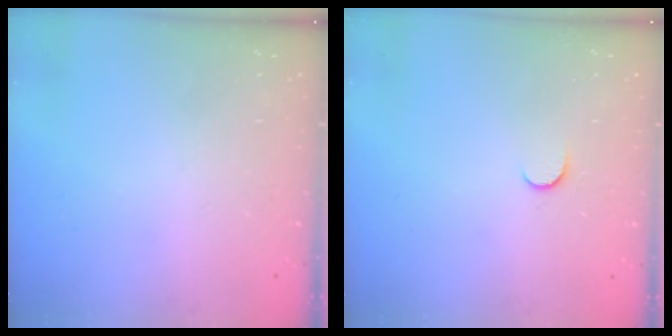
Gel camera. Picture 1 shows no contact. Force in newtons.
{"total": 3.4, "press": 3.4, "slide": 0.4}